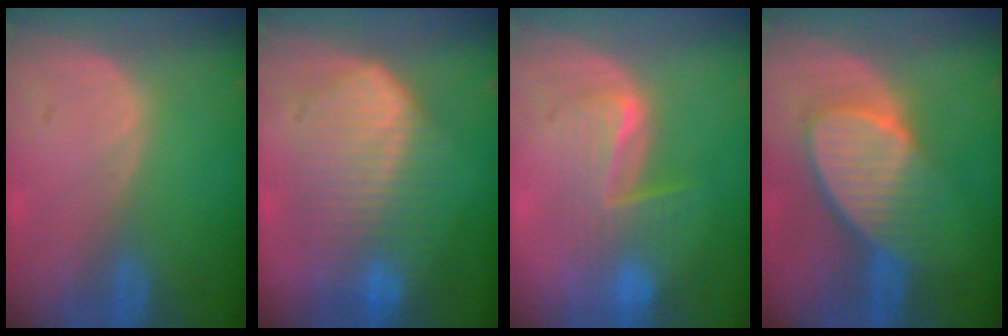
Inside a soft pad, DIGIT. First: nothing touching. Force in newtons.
{"total": 10.4, "press": 10.4, "slide": 0.5}
{"total": 6.5, "press": 6.3, "slide": 1.2}
{"total": 8.3, "press": 7.7, "slide": 3.1}